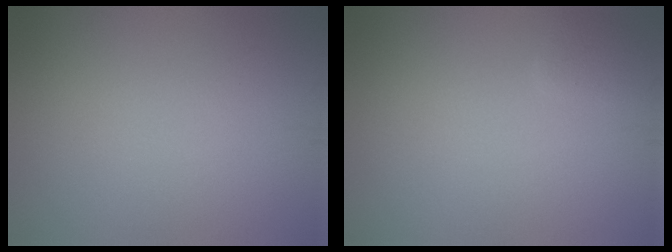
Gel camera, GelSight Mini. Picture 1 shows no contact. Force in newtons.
{"total": 1.0, "press": 1.0, "slide": 0.1}